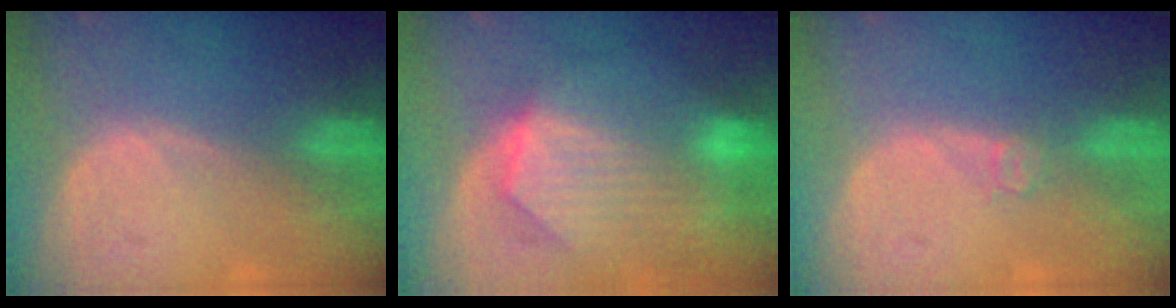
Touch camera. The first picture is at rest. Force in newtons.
{"total": 10.2, "press": 9.0, "slide": 4.9}
{"total": 1.7, "press": 1.4, "slide": 1.0}